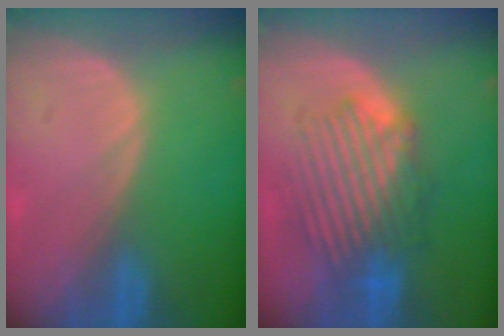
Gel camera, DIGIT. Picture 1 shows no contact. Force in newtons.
{"total": 8.5, "press": 8.1, "slide": 2.6}